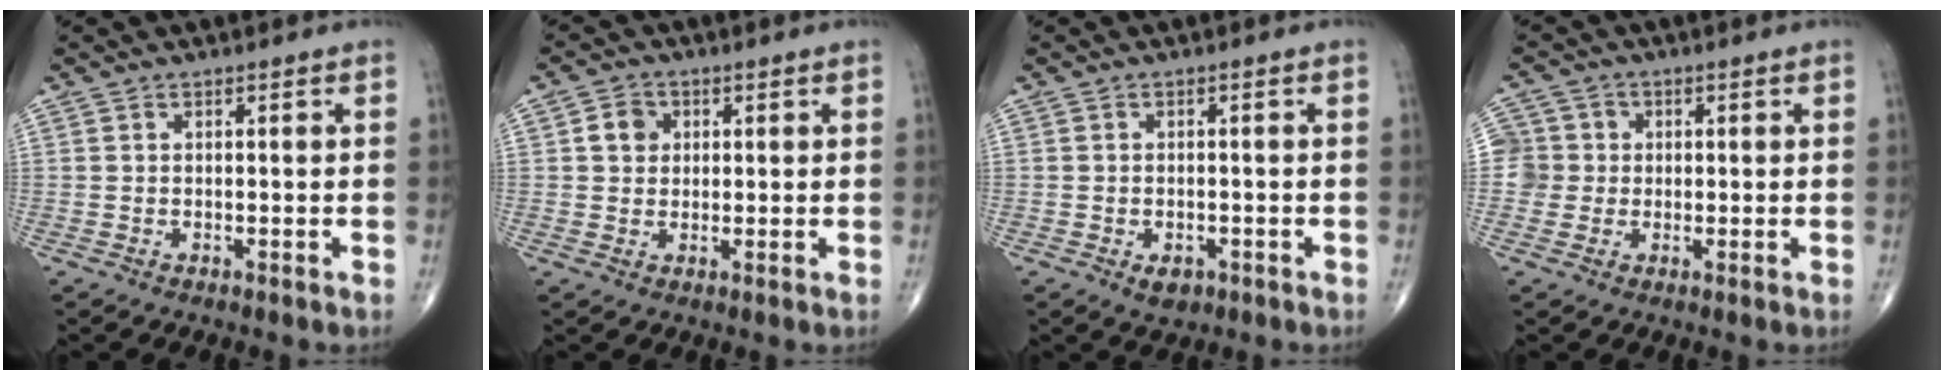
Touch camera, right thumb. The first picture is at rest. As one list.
[{"total": 3.9, "force": [0.8, 3.4, 1.7], "torque": [-0.013, 0.003, 0.010]}, {"total": 3.1, "force": [-1.4, 1.9, 1.9], "torque": [-0.022, 0.002, -0.014]}, {"total": 5.0, "force": [0.0, 5.0, 0.4], "torque": [0.023, 0.011, -0.008]}]